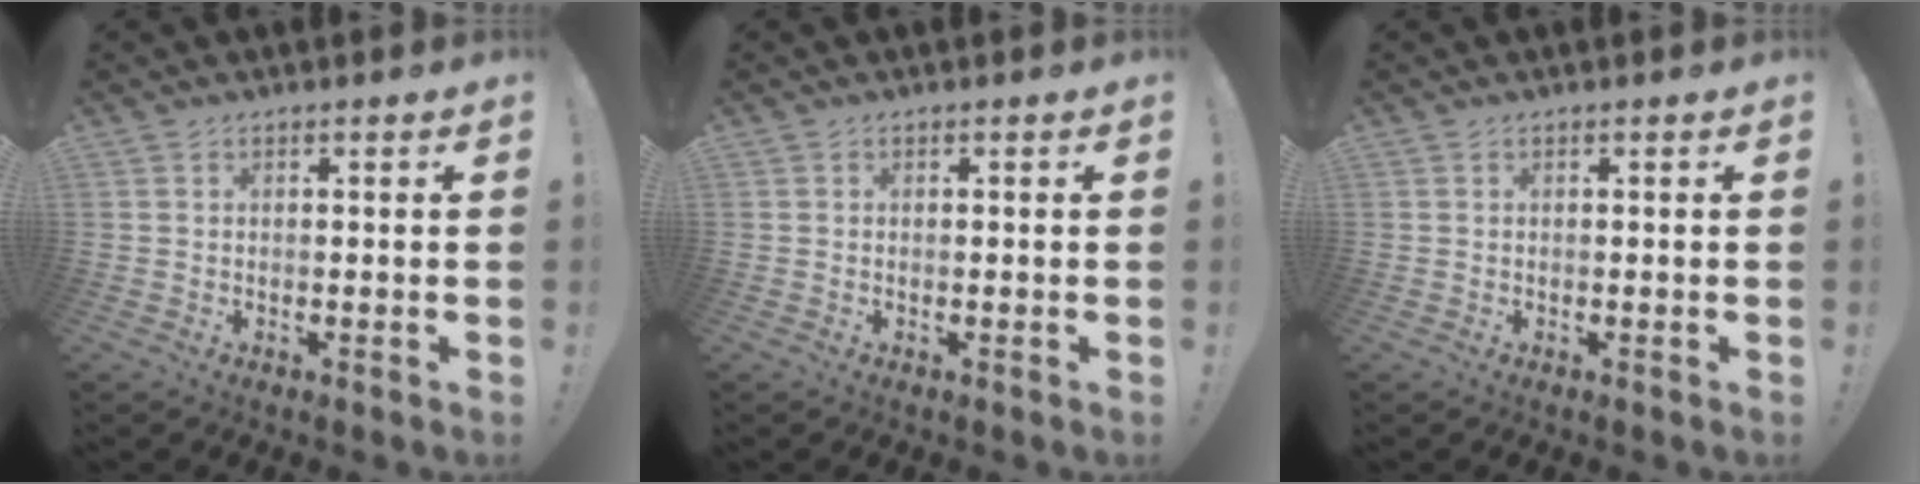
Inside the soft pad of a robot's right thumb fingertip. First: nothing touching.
{"total": 0.0}
{"total": 0.0}